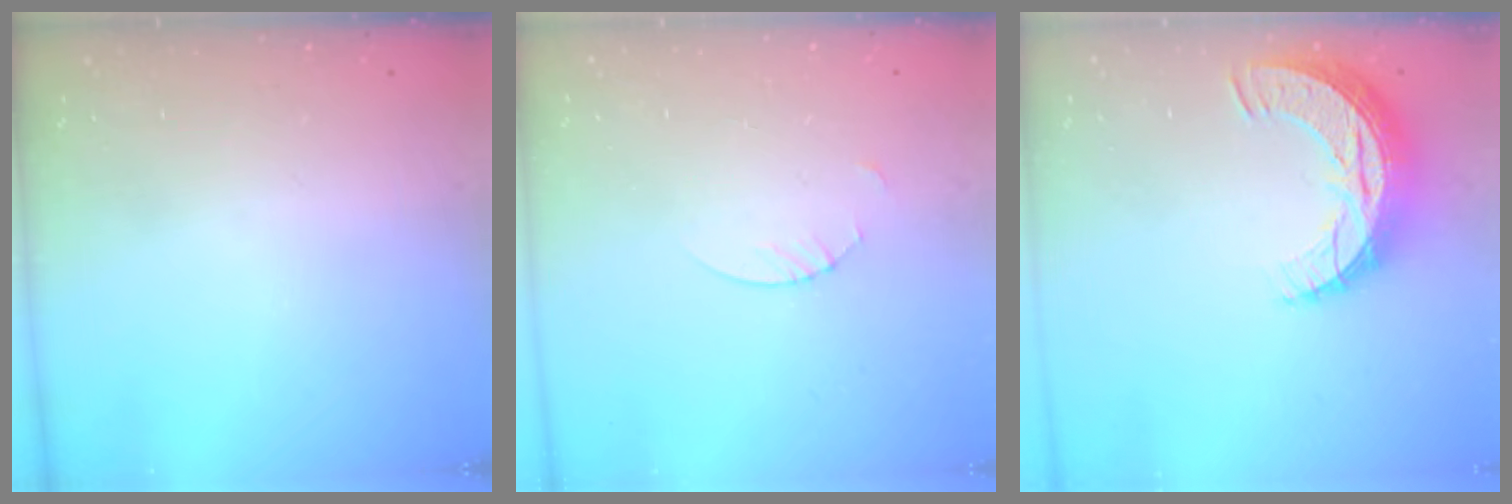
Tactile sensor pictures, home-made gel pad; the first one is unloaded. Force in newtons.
{"total": 1.9, "press": 1.9, "slide": 0.2}
{"total": 10.9, "press": 10.9, "slide": 0.7}